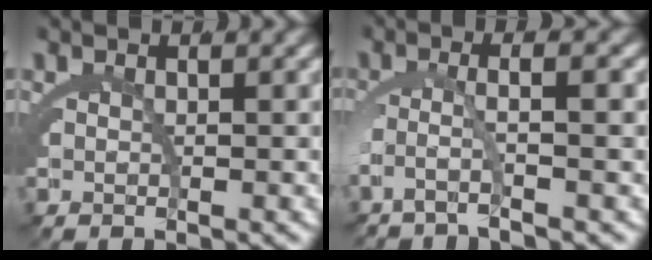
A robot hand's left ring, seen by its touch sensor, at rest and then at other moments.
{"total": 3.2, "force": [-1.4, 0.0, 2.8], "torque": [-0.059, -0.006, -0.021]}